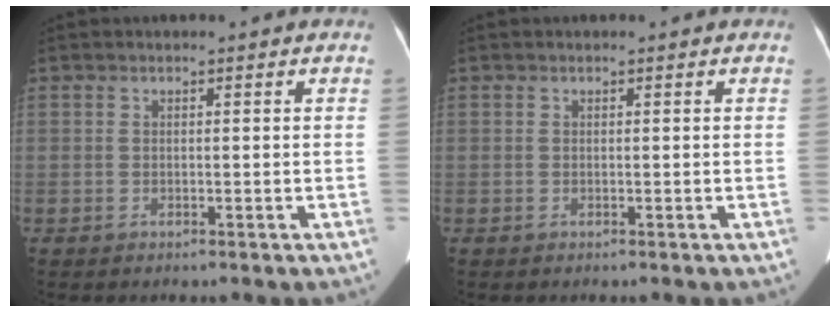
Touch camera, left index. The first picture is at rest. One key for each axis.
{"total": 0.0}